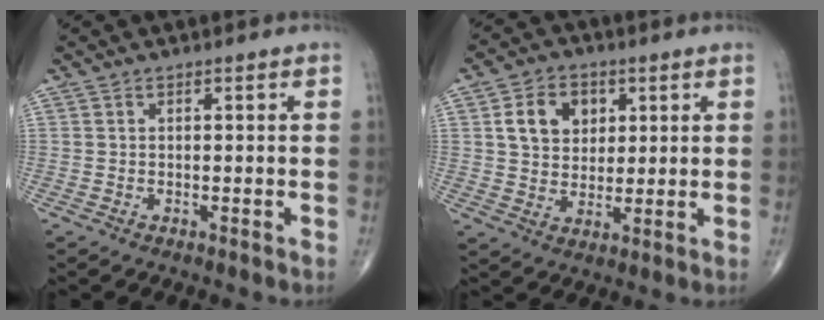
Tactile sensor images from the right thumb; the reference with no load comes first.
{"total": 9.0, "force": [2.8, 7.0, 4.9], "torque": [-0.052, -0.007, 0.049]}